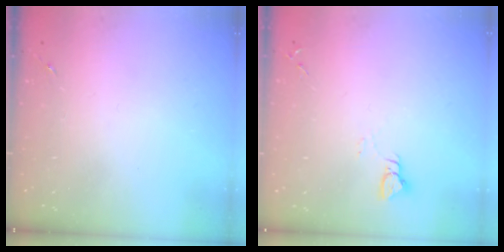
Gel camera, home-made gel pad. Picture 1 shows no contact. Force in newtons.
{"total": 3.5, "press": 3.5, "slide": 0.3}